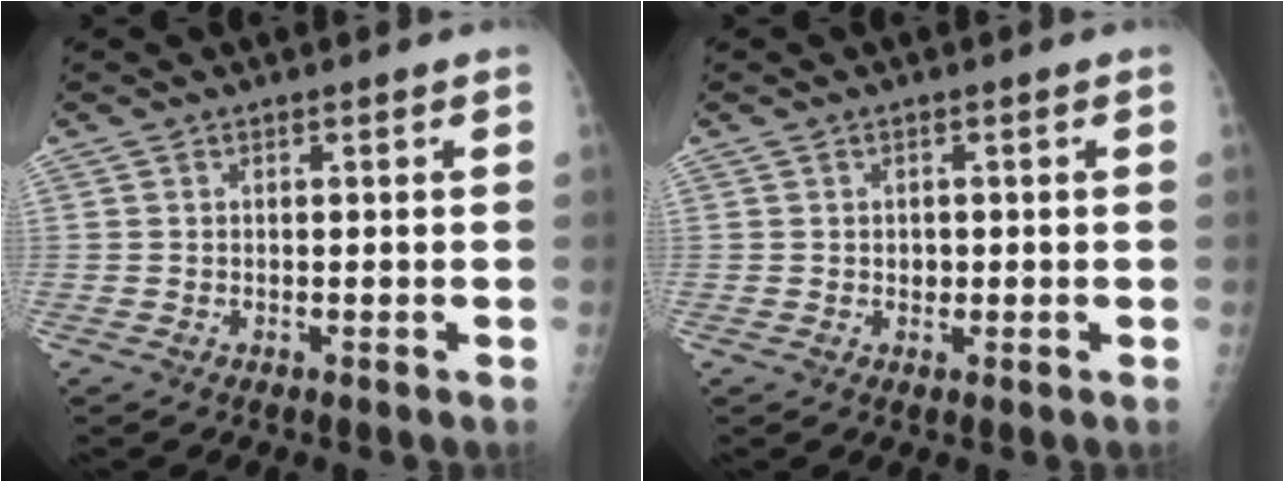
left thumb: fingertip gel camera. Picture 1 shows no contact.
{"total": 1.3, "force": [0.0, 1.1, 0.6], "torque": [-0.002, 0.002, 0.002]}